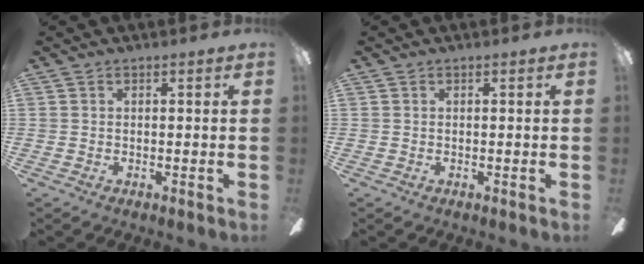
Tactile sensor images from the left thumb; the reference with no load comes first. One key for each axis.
{"total": 0.0}